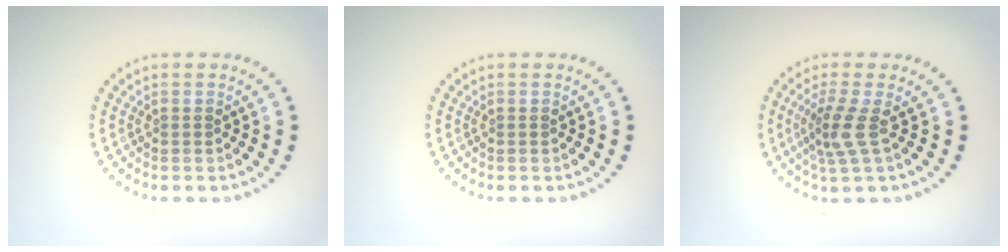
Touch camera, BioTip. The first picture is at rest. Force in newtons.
{"total": 0.0}
{"total": 2.8, "press": 2.1, "slide": 1.8}